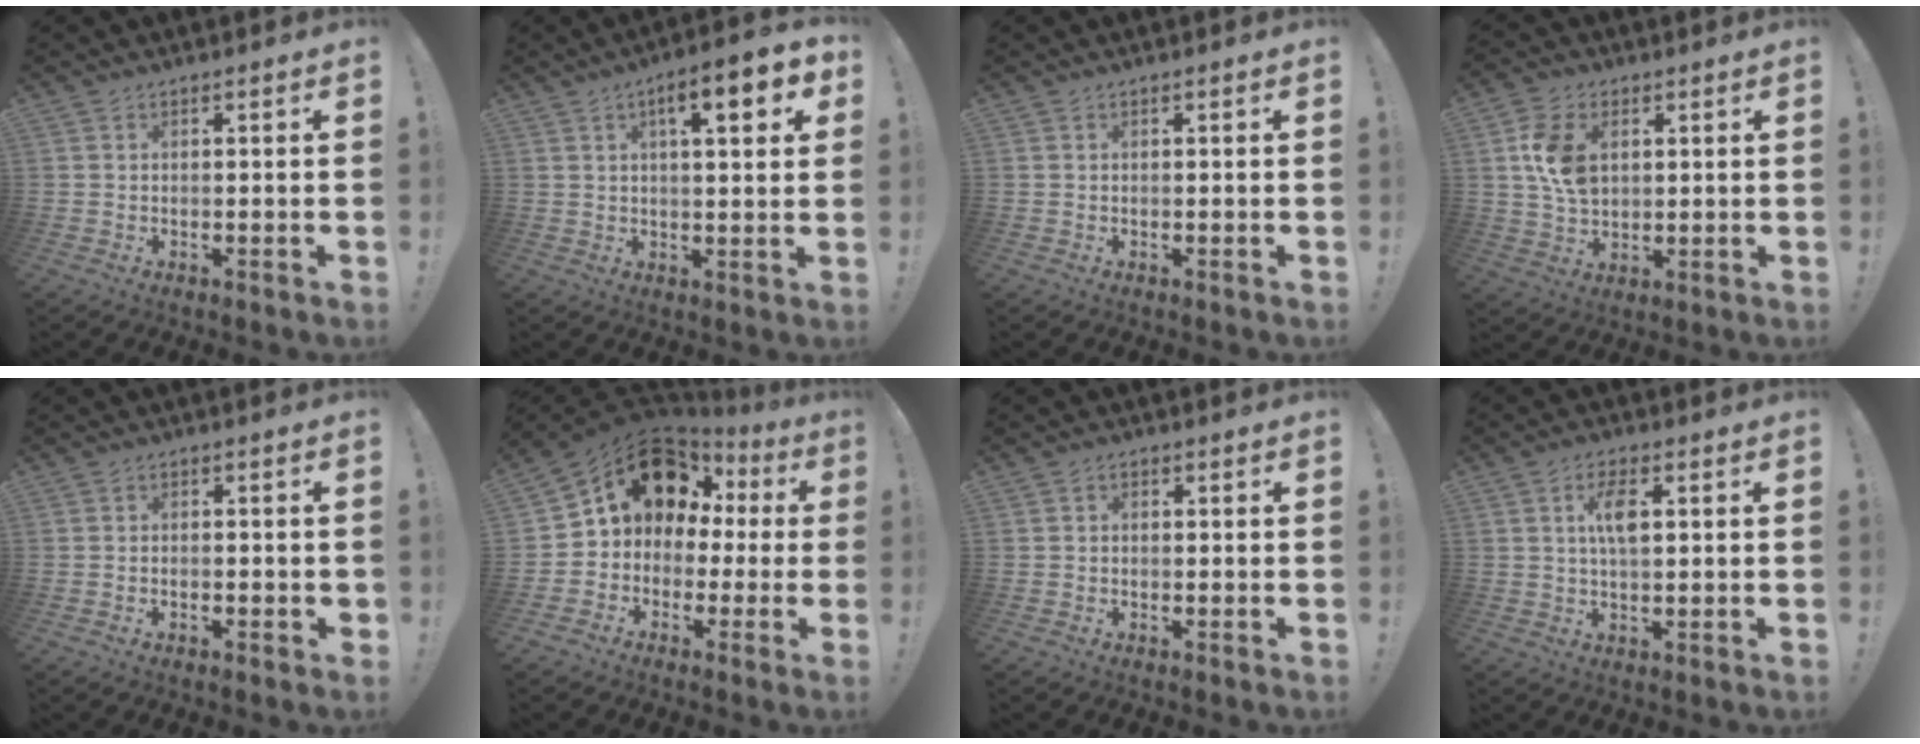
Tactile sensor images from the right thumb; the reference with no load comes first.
{"total": 9.8, "force": [3.9, 2.4, 8.7], "torque": [-0.111, -0.013, 0.054]}
{"total": 0.0}
{"total": 10.9, "force": [2.8, 7.6, 7.3], "torque": [-0.127, -0.002, 0.051]}
{"total": 1.2, "force": [-0.5, 0.7, 0.9], "torque": [-0.011, 0.003, -0.009]}
{"total": 13.7, "force": [5.0, 10.4, 7.3], "torque": [-0.111, -0.024, 0.099]}
{"total": 1.2, "force": [-0.6, 0.8, 0.6], "torque": [-0.014, 0.006, -0.011]}
{"total": 6.7, "force": [1.4, 2.9, 5.9], "torque": [-0.097, 0.003, 0.020]}